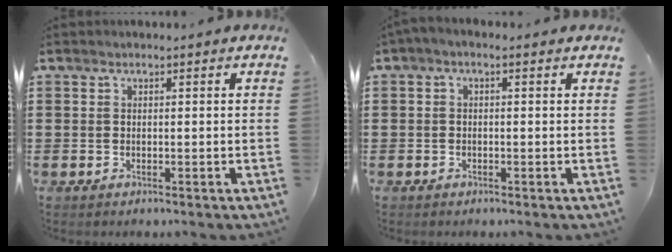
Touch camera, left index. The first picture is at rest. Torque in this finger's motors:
{"motor_torque": [0.62, -0.07, 0.21, 0.06]}